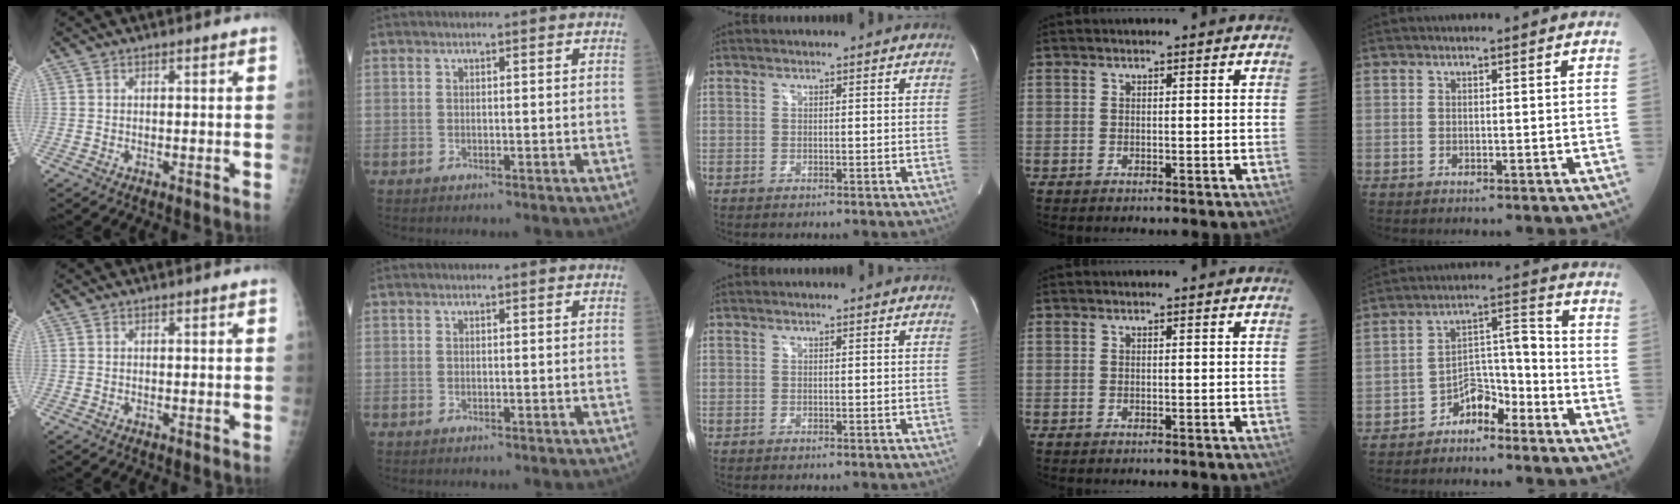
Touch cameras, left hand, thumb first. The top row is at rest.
{"little": {"total": 6.2, "force": [-4.7, 2.8, 3.0], "torque": [-0.044, 0.030, -0.085]}}